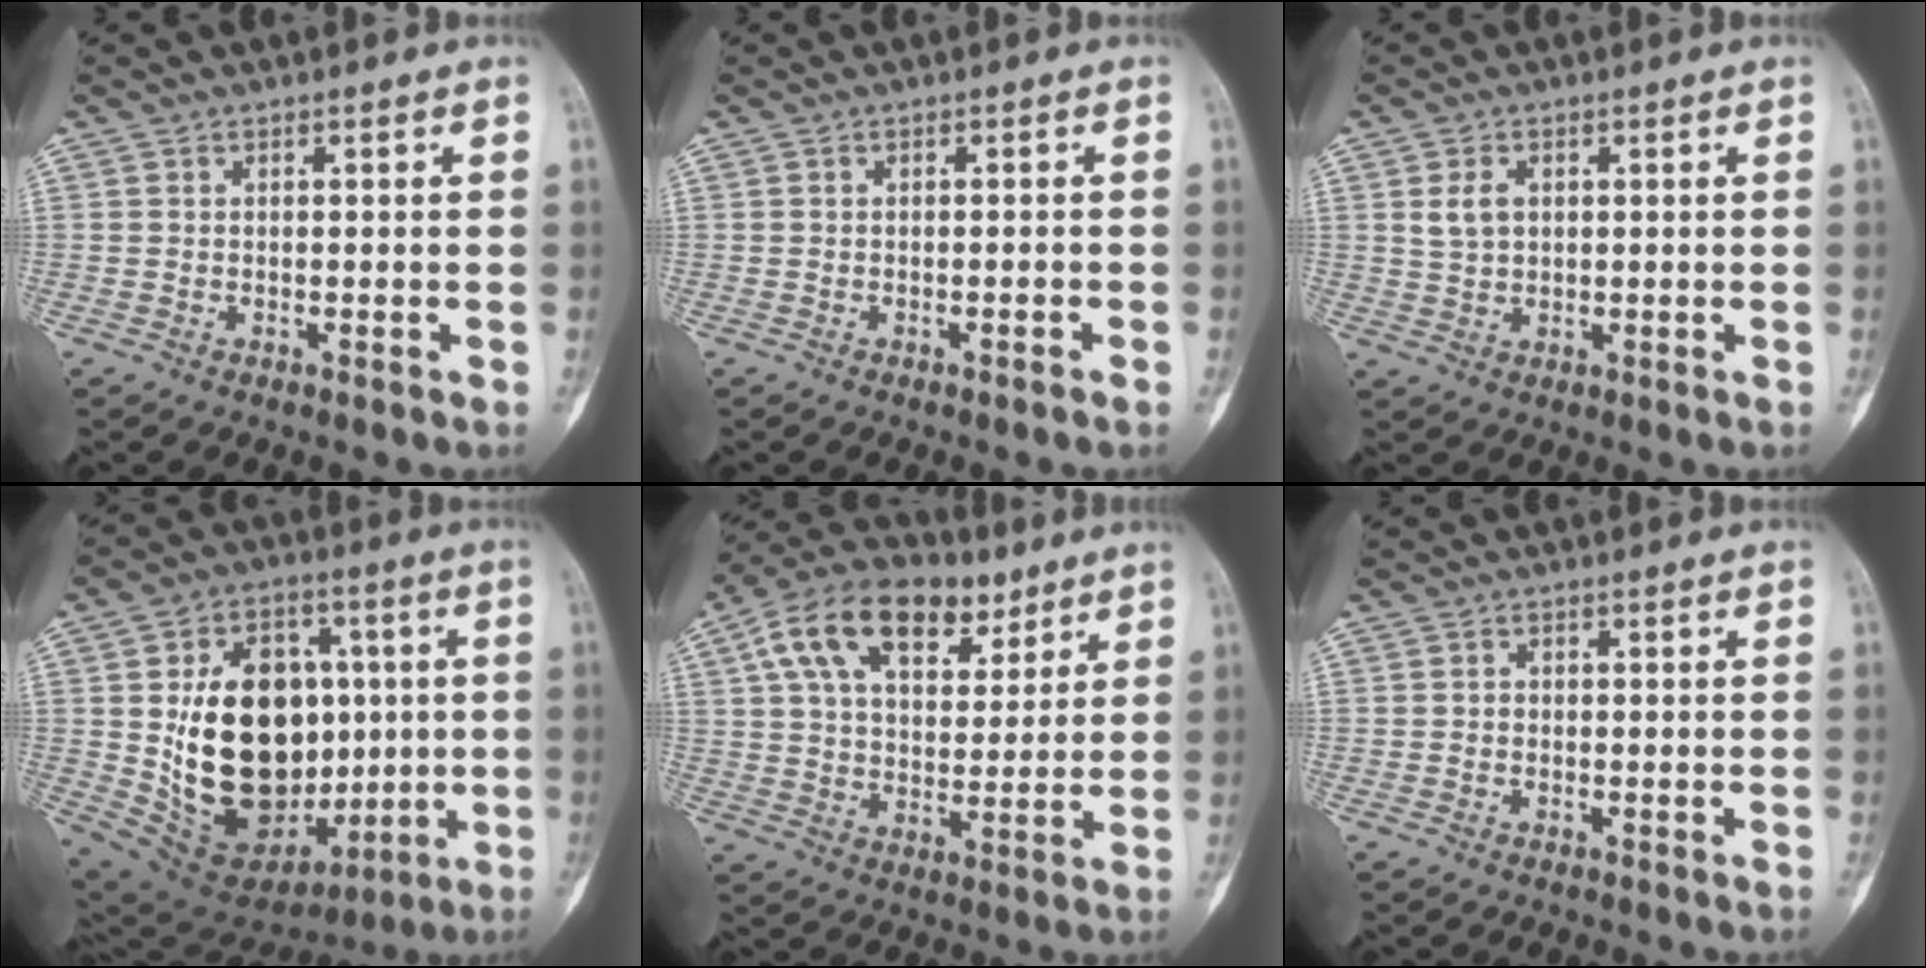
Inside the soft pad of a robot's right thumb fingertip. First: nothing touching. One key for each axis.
{"total": 0.9, "fx": -0.5, "fy": 0.1, "fz": 0.7, "tx": -0.018, "ty": 0.004, "tz": -0.005}
{"total": 3.7, "fx": 1.0, "fy": 2.5, "fz": 2.4, "tx": -0.039, "ty": 0.000, "tz": 0.024}
{"total": 26.1, "fx": 0.6, "fy": 18.0, "fz": 18.9, "tx": -0.281, "ty": 0.001, "tz": 0.041}
{"total": 19.1, "fx": 9.2, "fy": 11.3, "fz": 12.4, "tx": -0.187, "ty": 0.000, "tz": 0.154}
{"total": 0.7, "fx": -0.2, "fy": 0.7, "fz": 0.2, "tx": 0.003, "ty": 0.004, "tz": -0.007}